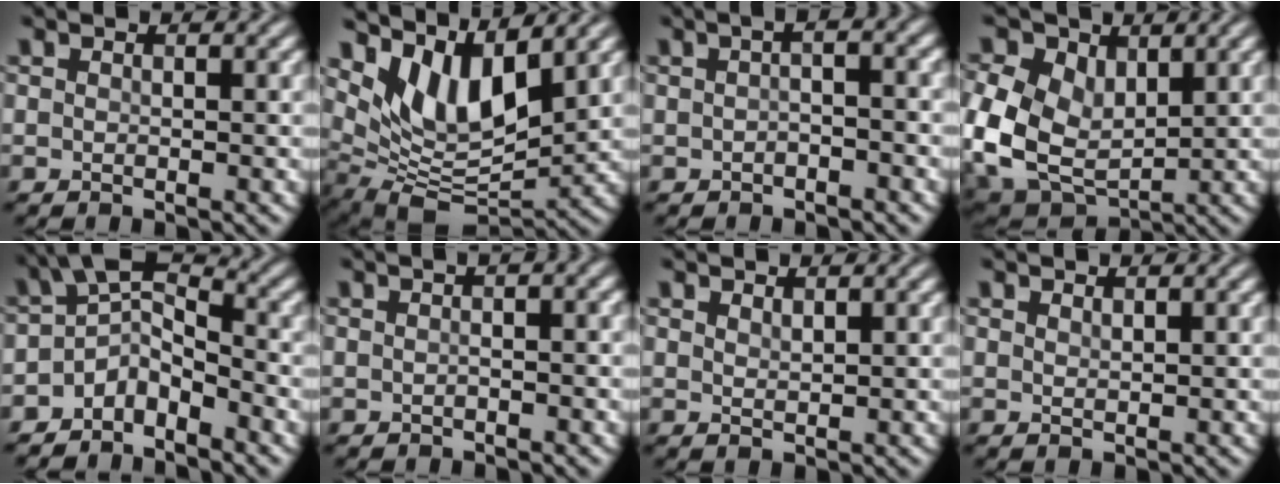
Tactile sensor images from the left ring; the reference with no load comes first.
{"total": 8.0, "force": [4.5, 3.4, 5.7], "torque": [-0.110, -0.016, 0.088]}
{"total": 2.1, "force": [-0.3, 0.7, 1.9], "torque": [-0.028, 0.001, -0.009]}
{"total": 10.8, "force": [0.8, 7.8, 7.5], "torque": [-0.192, -0.013, 0.020]}
{"total": 4.3, "force": [-2.5, 2.1, 2.7], "torque": [-0.041, 0.005, -0.059]}
{"total": 2.7, "force": [0.5, 1.2, 2.3], "torque": [-0.023, 0.004, -0.014]}
{"total": 0.9, "force": [0.8, 0.3, 0.4], "torque": [-0.010, -0.002, 0.017]}
{"total": 0.6, "force": [0.6, 0.1, 0.2], "torque": [-0.005, -0.001, 0.013]}